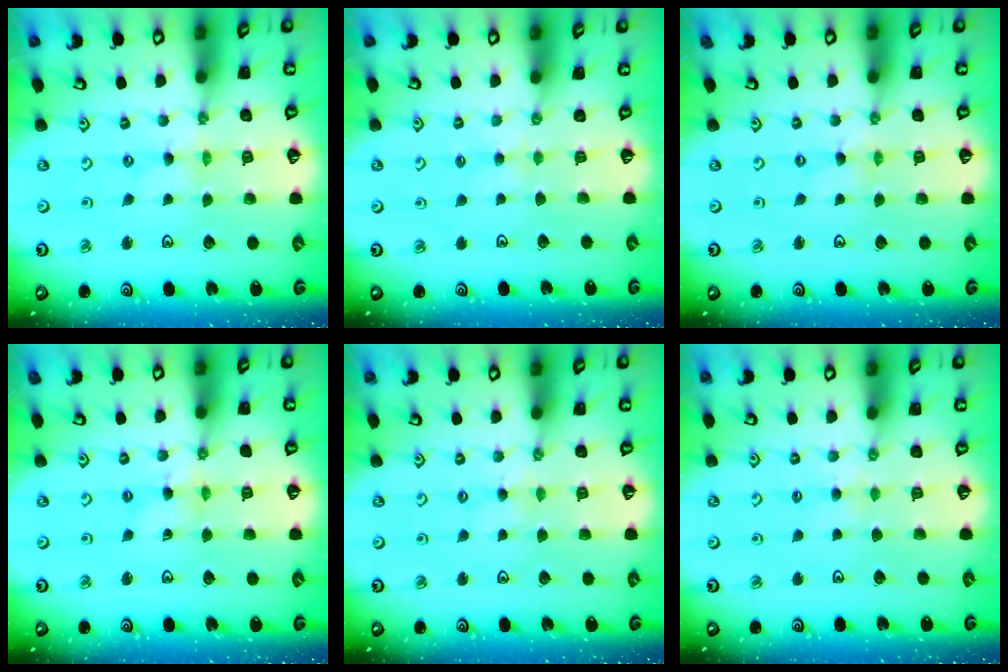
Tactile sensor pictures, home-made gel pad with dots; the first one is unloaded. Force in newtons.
{"total": 1.9, "press": 1.9, "slide": 0.3}
{"total": 0.0}
{"total": 2.6, "press": 2.6, "slide": 0.4}
{"total": 3.1, "press": 3.1, "slide": 0.4}
{"total": 3.4, "press": 3.4, "slide": 0.4}